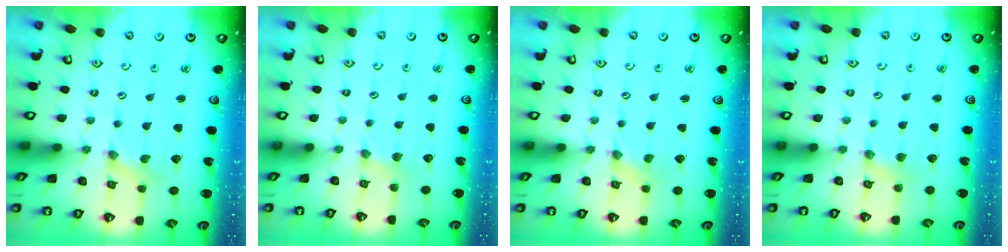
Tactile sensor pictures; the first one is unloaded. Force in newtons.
{"total": 2.6, "press": 2.6, "slide": 0.5}
{"total": 0.0}
{"total": 2.9, "press": 2.9, "slide": 0.5}